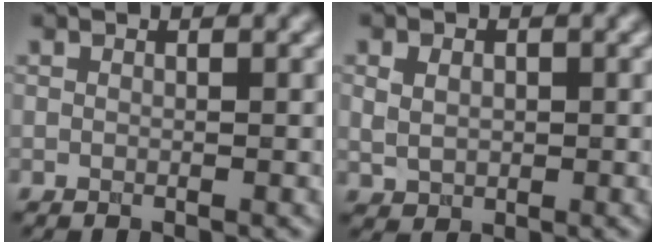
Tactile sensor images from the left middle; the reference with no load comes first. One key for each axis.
{"total": 2.4, "fx": 0.4, "fy": 1.9, "fz": 1.4, "tx": -0.028, "ty": -0.001, "tz": 0.015}